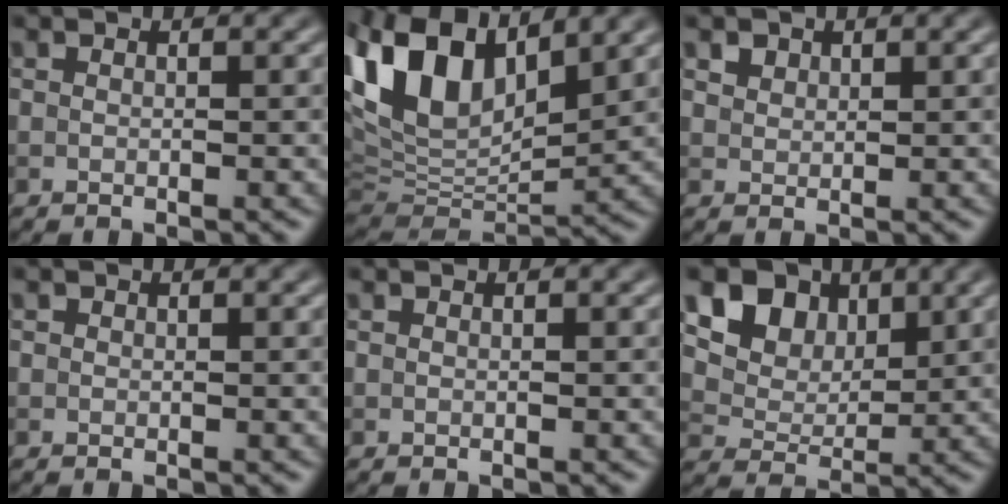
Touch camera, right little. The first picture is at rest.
{"total": 12.4, "force": [6.1, 6.1, 8.9], "torque": [-0.199, 0.021, 0.111]}
{"total": 1.9, "force": [1.4, 1.1, 0.6], "torque": [-0.015, -0.003, 0.029]}
{"total": 0.0}
{"total": 0.0}
{"total": 9.9, "force": [5.3, 7.0, 4.7], "torque": [-0.096, 0.007, 0.092]}